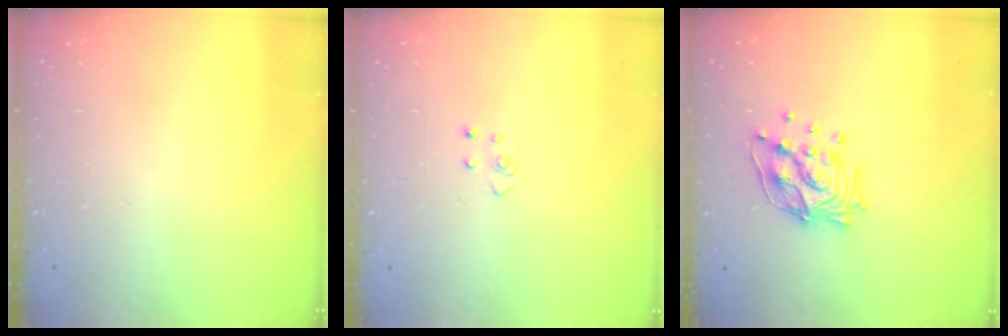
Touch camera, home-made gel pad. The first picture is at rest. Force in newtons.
{"total": 3.4, "press": 3.4, "slide": 0.3}
{"total": 14.4, "press": 14.3, "slide": 1.7}